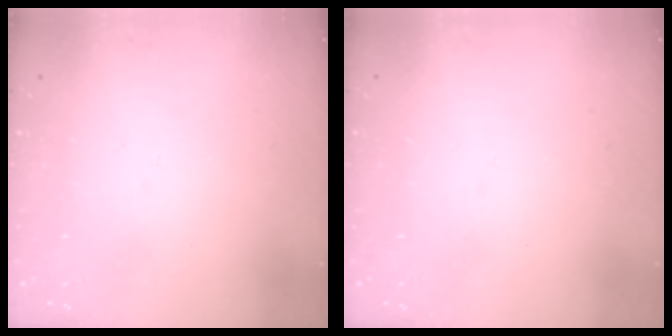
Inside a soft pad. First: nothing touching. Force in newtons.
{"total": 0.0}